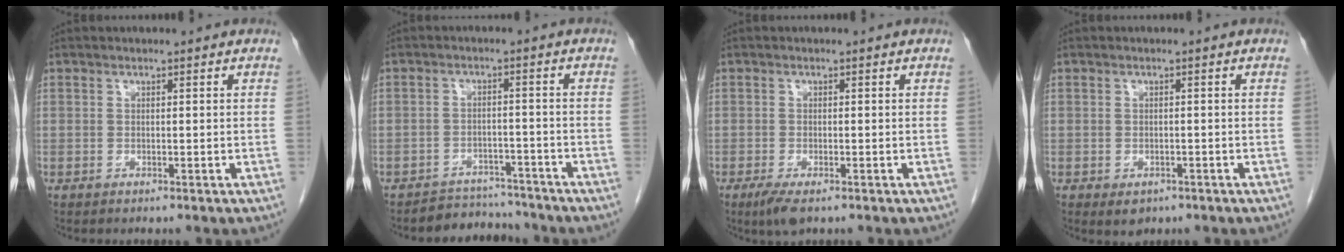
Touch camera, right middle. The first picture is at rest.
{"total": 5.5, "force": [-5.1, 1.7, -0.9], "torque": [0.019, 0.015, -0.078]}
{"total": 3.3, "force": [-2.0, 0.9, 2.5], "torque": [-0.049, -0.008, -0.034]}
{"total": 2.3, "force": [-1.3, 1.5, 1.2], "torque": [-0.012, 0.000, -0.008]}